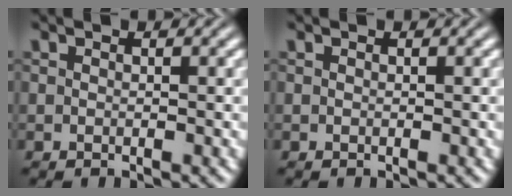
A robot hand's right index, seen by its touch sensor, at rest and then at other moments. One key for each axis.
{"total": 0.0}